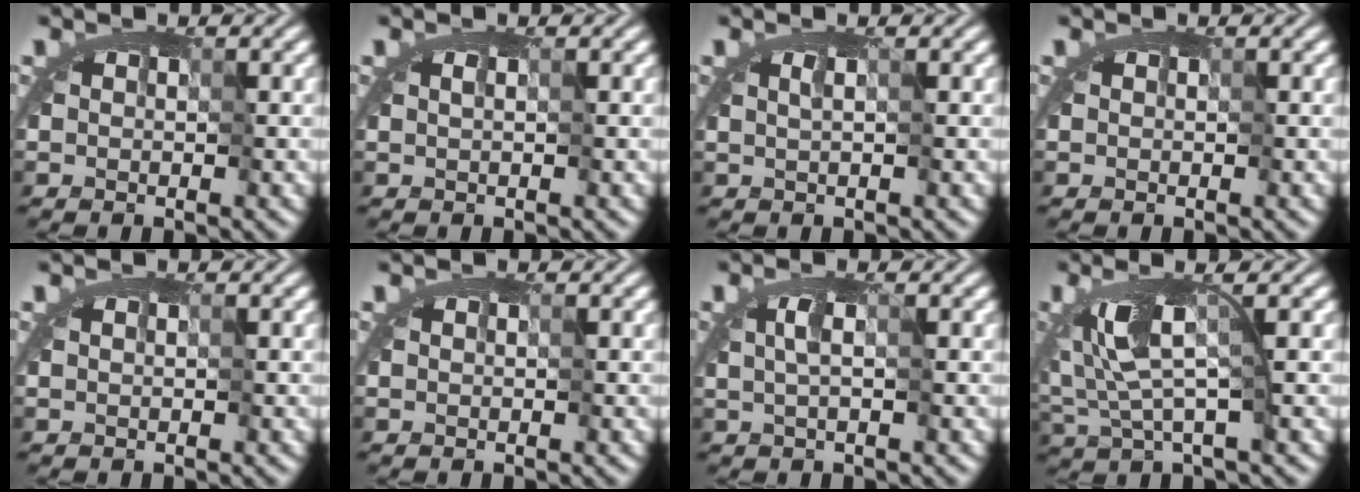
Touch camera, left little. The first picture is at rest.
{"total": 0.0}
{"total": 0.5, "force": [-0.2, -0.4, 0.0], "torque": [0.003, 0.000, -0.004]}
{"total": 0.0}
{"total": 0.0}
{"total": 0.0}
{"total": 1.2, "force": [-0.9, -0.2, 0.7], "torque": [-0.005, -0.006, -0.017]}
{"total": 2.9, "force": [-0.9, 0.1, 2.7], "torque": [-0.062, -0.014, -0.017]}